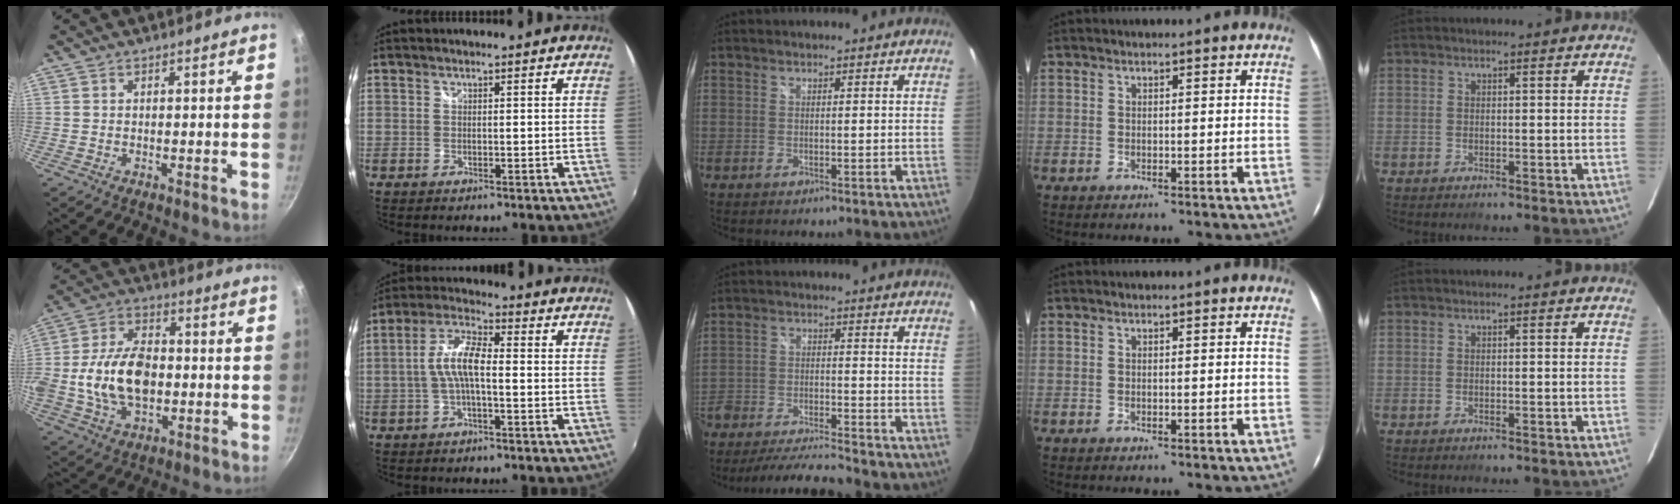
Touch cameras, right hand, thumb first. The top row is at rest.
{"thumb": {"total": 16.5, "force": [-1.4, 10.6, 12.5], "torque": [-0.208, 0.026, -0.030]}, "index": {"total": 7.3, "force": [-1.1, 2.2, 6.9], "torque": [-0.146, 0.015, -0.023]}, "middle": {"total": 14.5, "force": [-12.7, 2.6, 6.4], "torque": [-0.150, -0.022, -0.217]}}